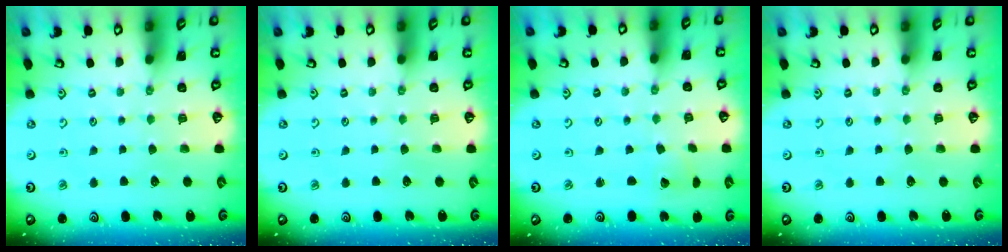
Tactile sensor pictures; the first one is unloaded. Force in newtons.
{"total": 0.0}
{"total": 2.0, "press": 2.0, "slide": 0.1}
{"total": 0.0}